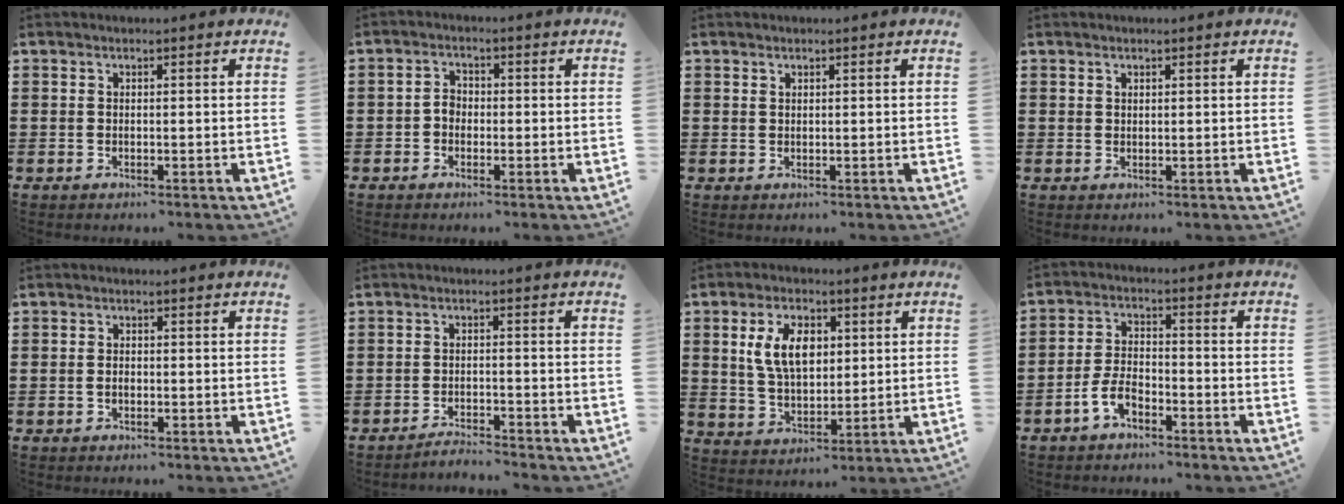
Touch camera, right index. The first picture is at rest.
{"total": 2.1, "force": [-0.8, 1.6, 1.2], "torque": [-0.025, 0.007, -0.017]}
{"total": 0.6, "force": [0.4, 0.4, 0.1], "torque": [-0.005, 0.001, 0.009]}
{"total": 0.7, "force": [0.5, 0.5, 0.1], "torque": [-0.004, 0.002, 0.010]}
{"total": 1.0, "force": [-0.3, 0.6, 0.8], "torque": [-0.017, 0.001, -0.006]}
{"total": 2.4, "force": [-2.4, 0.0, 0.0], "torque": [-0.007, 0.002, -0.052]}
{"total": 8.2, "force": [2.2, 4.9, 6.2], "torque": [-0.141, 0.008, 0.032]}
{"total": 4.8, "force": [-3.0, 2.2, 3.0], "torque": [-0.073, 0.004, -0.063]}